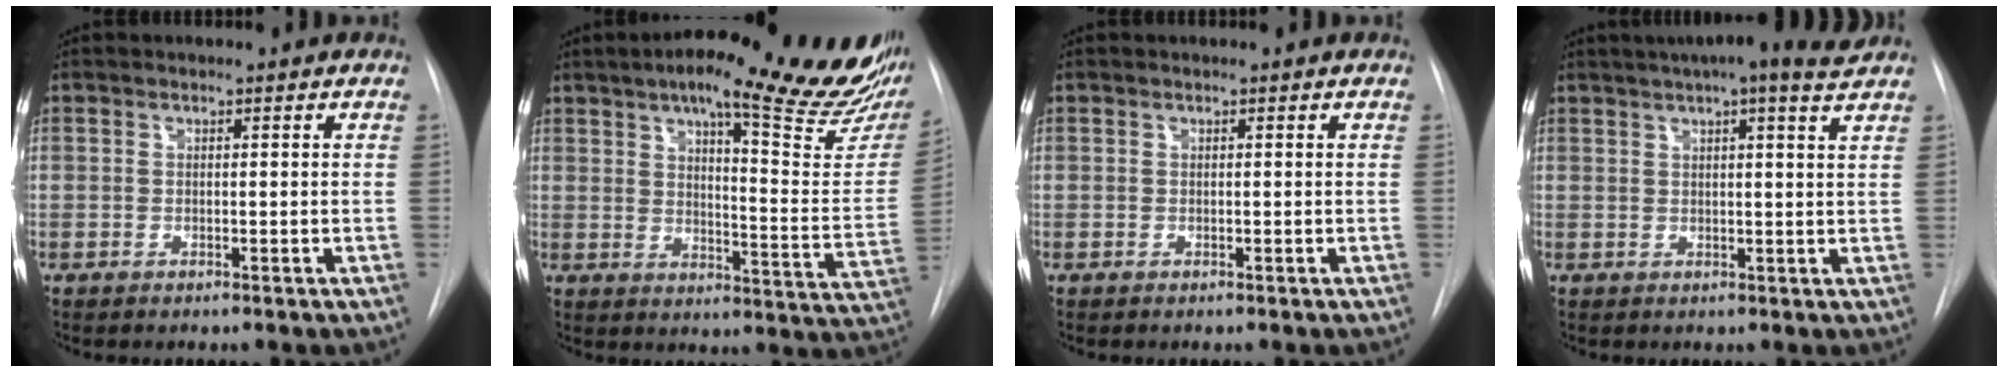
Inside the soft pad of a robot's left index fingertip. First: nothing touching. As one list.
[{"total": 26.2, "force": [19.0, 5.1, 17.4], "torque": [-0.212, -0.023, 0.232]}, {"total": 0.0}, {"total": 9.7, "force": [8.1, 0.2, 5.2], "torque": [-0.083, 0.016, 0.097]}]